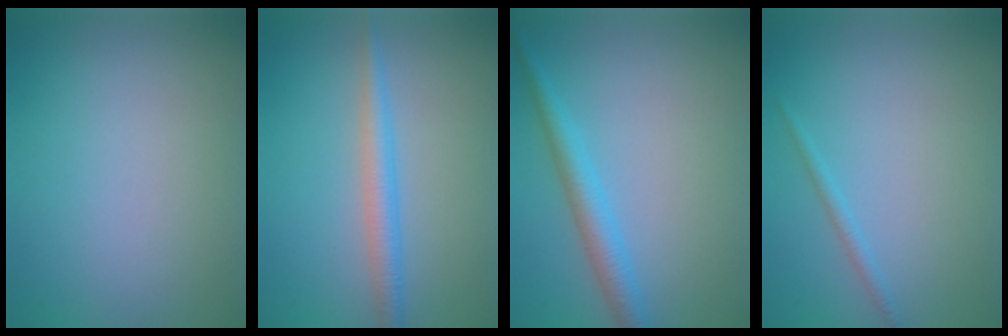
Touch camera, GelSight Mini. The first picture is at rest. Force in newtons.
{"total": 2.6, "press": 2.6, "slide": 0.0}
{"total": 3.0, "press": 3.0, "slide": 0.1}
{"total": 0.9, "press": 0.9, "slide": 0.1}